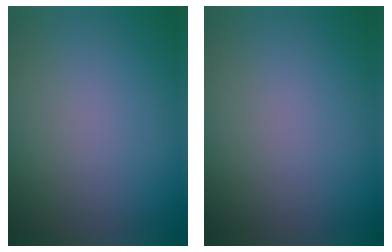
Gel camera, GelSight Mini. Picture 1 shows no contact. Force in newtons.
{"total": 0.0}